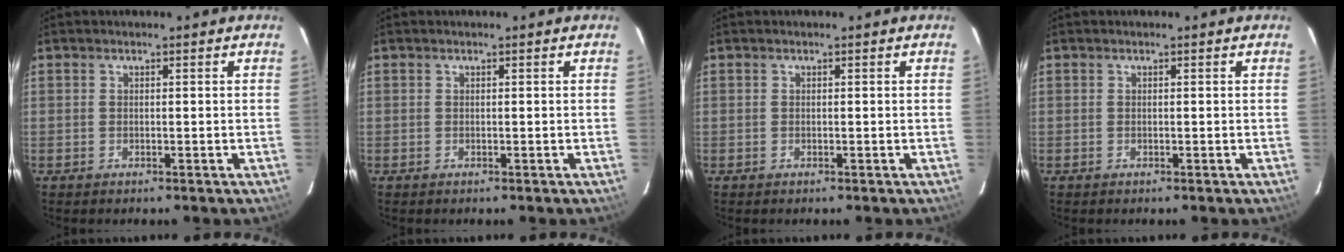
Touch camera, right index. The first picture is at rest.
{"total": 0.0}
{"total": 0.0}
{"total": 0.0}